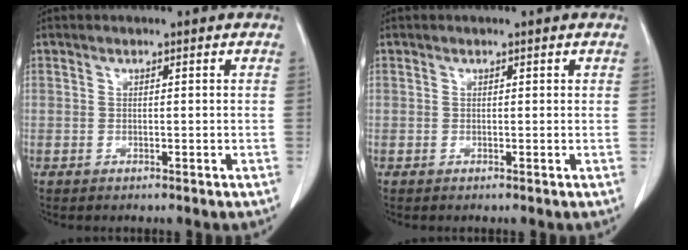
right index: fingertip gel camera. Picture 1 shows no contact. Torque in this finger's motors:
{"motor_torque": [0.04, 0.02, -0.01, 0.01]}